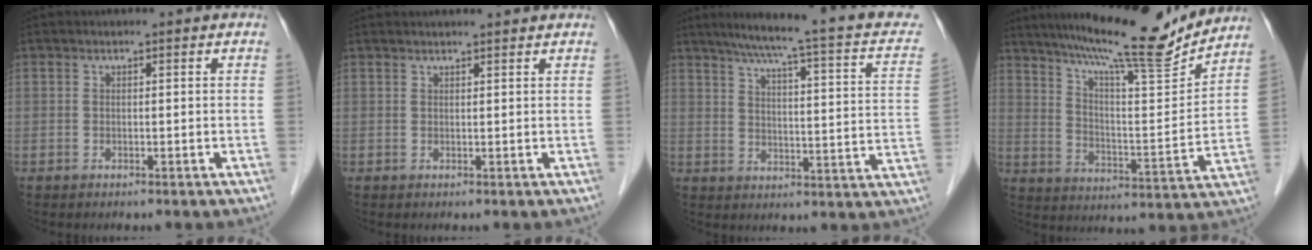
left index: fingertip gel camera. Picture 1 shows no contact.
{"total": 4.0, "force": [3.8, -0.1, 1.0], "torque": [-0.013, 0.020, 0.045]}
{"total": 19.4, "force": [15.1, 1.7, 12.2], "torque": [-0.172, -0.007, 0.172]}
{"total": 18.5, "force": [16.3, 0.8, 8.8], "torque": [-0.146, -0.013, 0.246]}